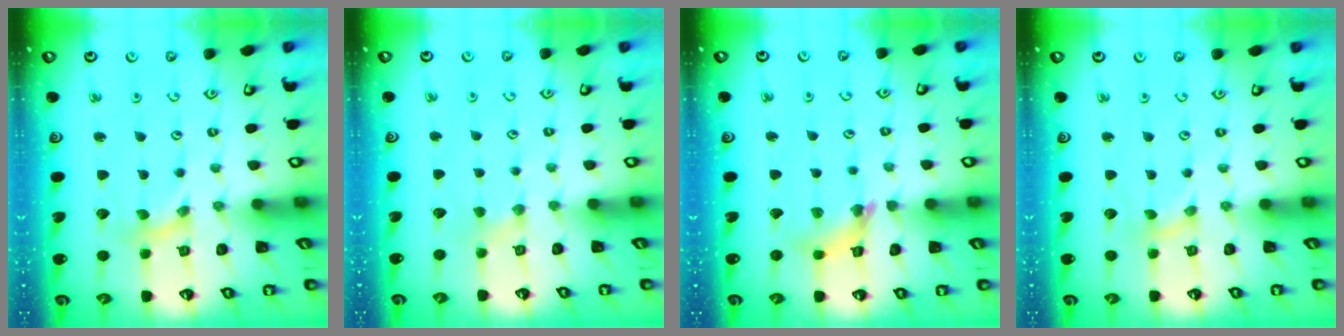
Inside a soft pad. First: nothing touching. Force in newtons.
{"total": 1.4, "press": 1.4, "slide": 0.3}
{"total": 7.2, "press": 7.2, "slide": 0.7}
{"total": 0.0}